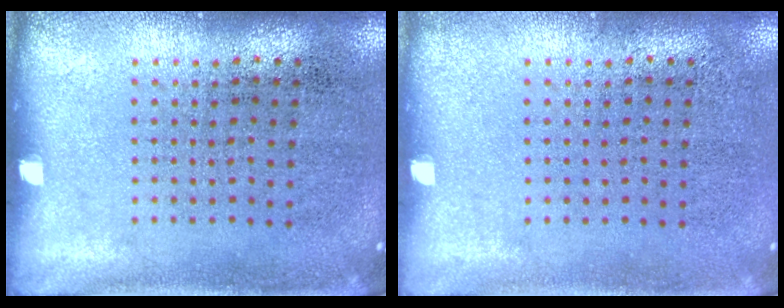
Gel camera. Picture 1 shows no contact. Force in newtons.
{"total": 0.0}